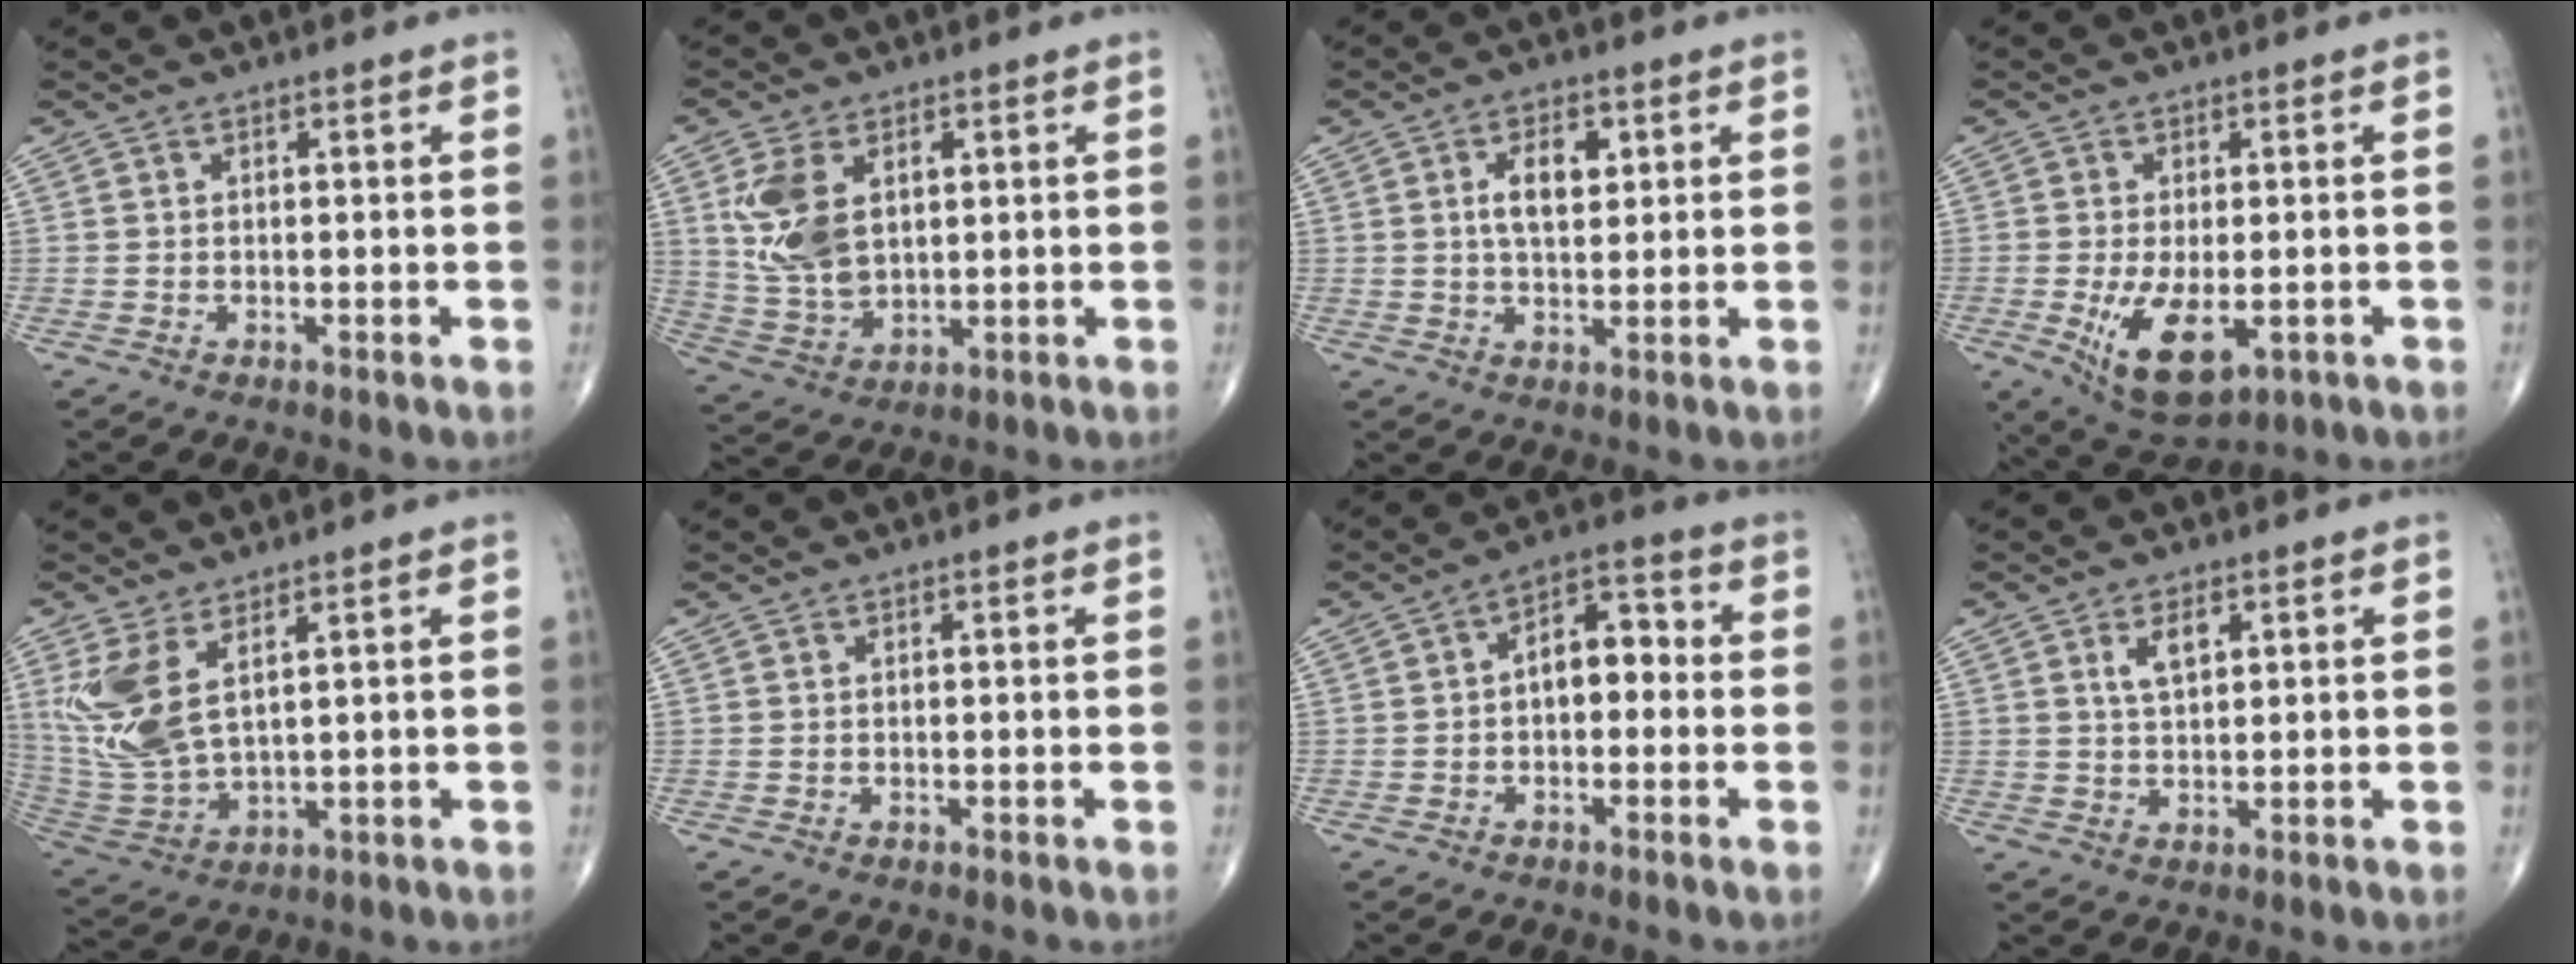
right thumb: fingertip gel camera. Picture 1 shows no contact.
{"total": 11.3, "force": [3.0, 6.9, 8.5], "torque": [-0.162, -0.008, 0.070]}
{"total": 6.3, "force": [1.7, 3.5, 5.0], "torque": [-0.074, -0.003, 0.028]}
{"total": 10.4, "force": [-2.8, 5.2, 8.6], "torque": [-0.143, -0.016, -0.032]}
{"total": 11.0, "force": [4.3, 4.7, 9.0], "torque": [-0.205, -0.024, 0.105]}
{"total": 0.0}
{"total": 7.4, "force": [-0.3, 4.4, 5.9], "torque": [-0.065, 0.030, -0.016]}
{"total": 4.2, "force": [1.7, 2.0, 3.2], "torque": [-0.052, -0.007, 0.033]}